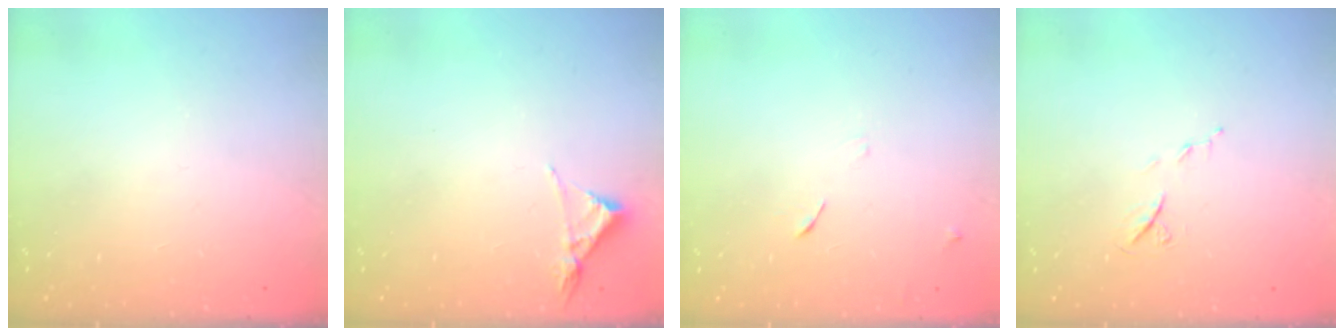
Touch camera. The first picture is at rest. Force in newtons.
{"total": 3.4, "press": 3.4, "slide": 0.5}
{"total": 6.2, "press": 6.2, "slide": 0.6}
{"total": 6.1, "press": 5.9, "slide": 1.5}